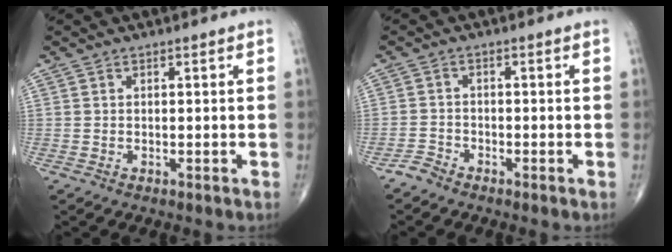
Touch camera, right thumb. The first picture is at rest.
{"total": 2.0, "force": [-1.9, 0.6, 0.1], "torque": [0.001, -0.003, -0.043]}